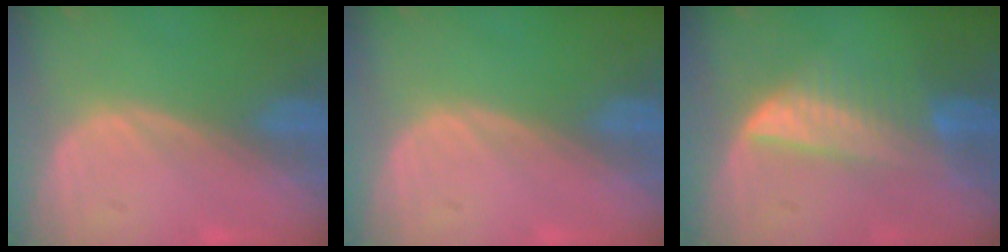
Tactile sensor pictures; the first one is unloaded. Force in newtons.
{"total": 0.0}
{"total": 6.3, "press": 6.2, "slide": 1.0}